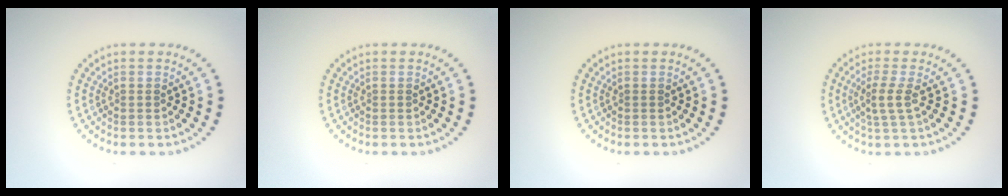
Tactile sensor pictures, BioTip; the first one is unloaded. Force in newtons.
{"total": 0.0}
{"total": 0.0}
{"total": 2.1, "press": 1.5, "slide": 1.4}